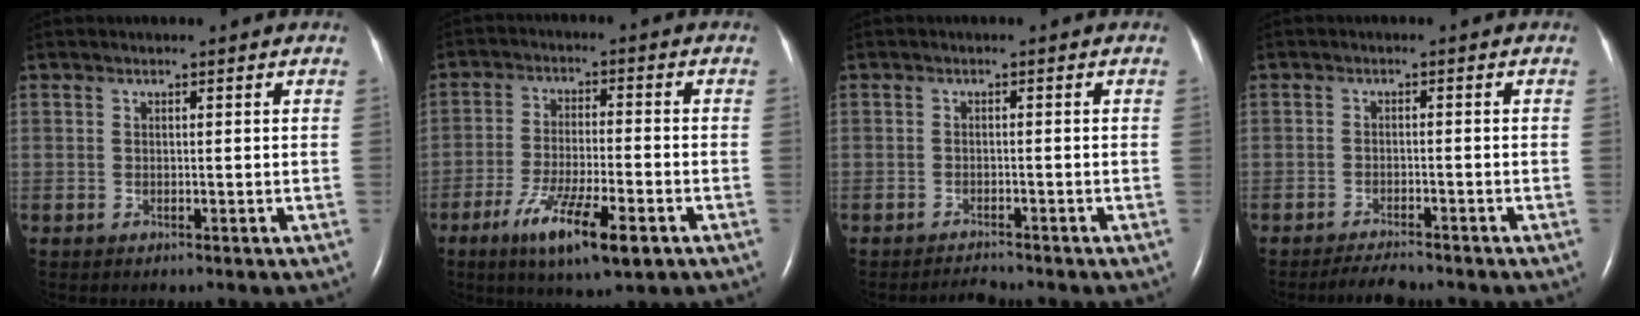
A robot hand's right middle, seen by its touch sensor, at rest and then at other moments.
{"total": 10.9, "force": [-5.7, 1.8, 9.1], "torque": [-0.170, -0.023, -0.093]}
{"total": 1.5, "force": [-1.5, 0.0, 0.0], "torque": [-0.005, -0.010, -0.023]}
{"total": 3.2, "force": [-3.0, 0.4, 1.0], "torque": [-0.025, -0.011, -0.050]}